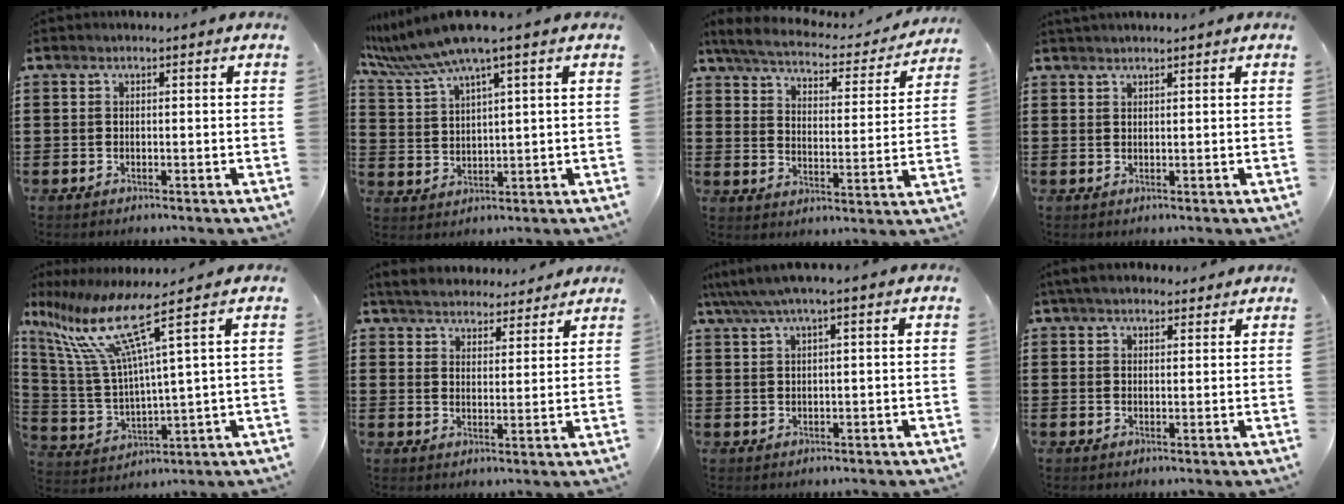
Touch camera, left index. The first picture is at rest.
{"total": 7.5, "force": [5.4, -0.1, 5.3], "torque": [-0.124, -0.024, 0.093]}
{"total": 4.7, "force": [4.4, 0.6, 1.6], "torque": [-0.056, -0.029, 0.070]}
{"total": 1.1, "force": [1.1, 0.0, 0.3], "torque": [-0.007, 0.001, 0.022]}
{"total": 12.7, "force": [7.2, 1.6, 10.4], "torque": [-0.249, -0.040, 0.110]}
{"total": 4.6, "force": [4.4, 1.0, 0.6], "torque": [-0.031, -0.018, 0.079]}
{"total": 2.6, "force": [1.3, -0.1, 2.3], "torque": [-0.046, 0.000, 0.023]}
{"total": 3.8, "force": [3.3, 1.2, 1.4], "torque": [-0.036, 0.000, 0.062]}